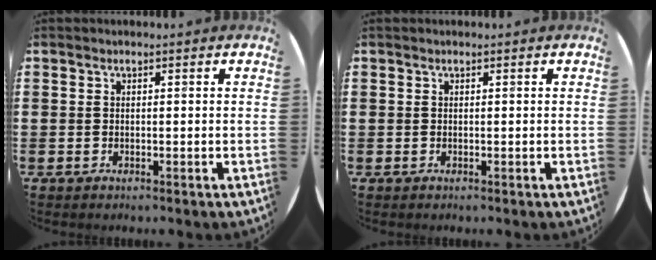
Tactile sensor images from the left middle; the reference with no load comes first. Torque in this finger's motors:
{"motor_torque": [0.06, -0.60, 0.11, 0.04]}